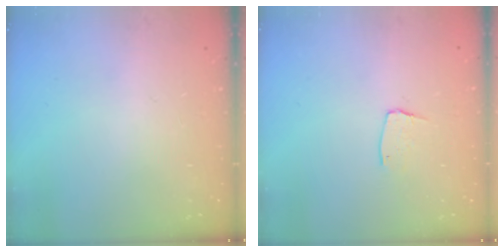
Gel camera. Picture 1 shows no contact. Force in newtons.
{"total": 4.7, "press": 4.7, "slide": 0.3}